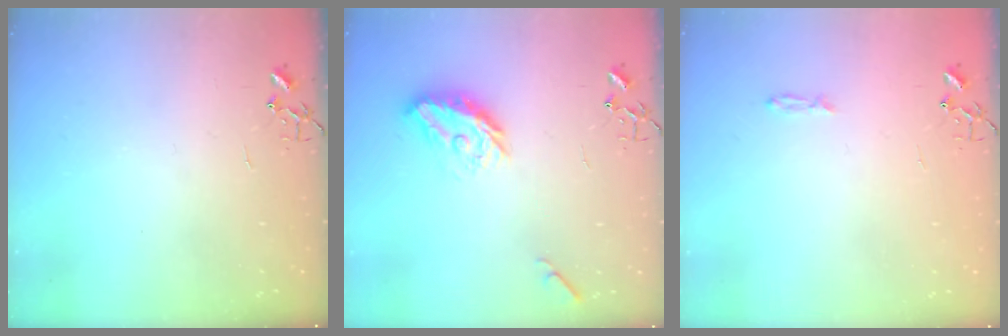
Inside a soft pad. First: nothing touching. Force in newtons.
{"total": 11.3, "press": 11.3, "slide": 0.6}
{"total": 3.4, "press": 3.4, "slide": 0.4}